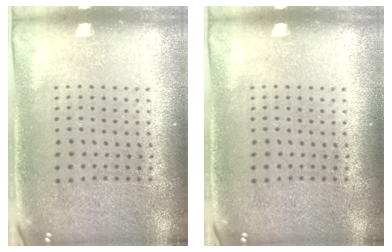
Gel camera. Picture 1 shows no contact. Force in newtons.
{"total": 0.0}